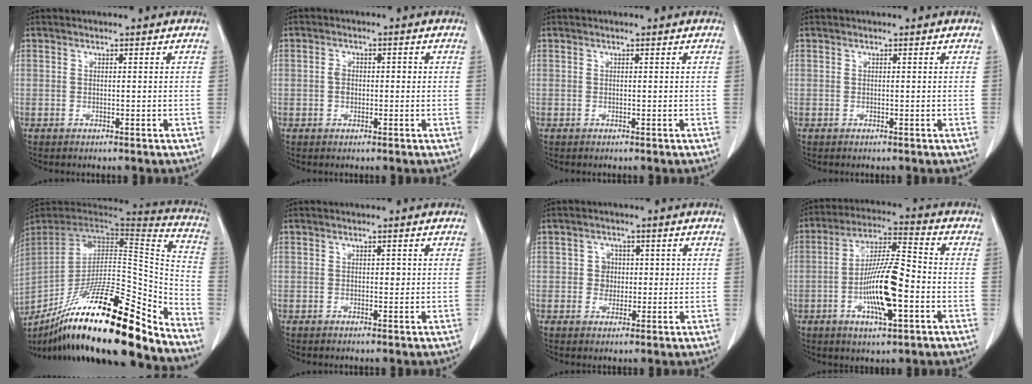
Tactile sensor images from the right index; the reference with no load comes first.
{"total": 2.2, "force": [-0.3, 1.5, 1.5], "torque": [-0.024, 0.012, -0.007]}
{"total": 0.0}
{"total": 0.0}
{"total": 30.3, "force": [-22.1, 3.8, 20.4], "torque": [-0.296, -0.028, -0.363]}
{"total": 0.7, "force": [0.0, 0.5, 0.6], "torque": [-0.005, 0.001, -0.003]}
{"total": 2.7, "force": [0.2, 2.6, 0.8], "torque": [-0.004, 0.010, 0.001]}
{"total": 12.3, "force": [-3.4, 2.2, 11.6], "torque": [-0.219, 0.003, -0.061]}